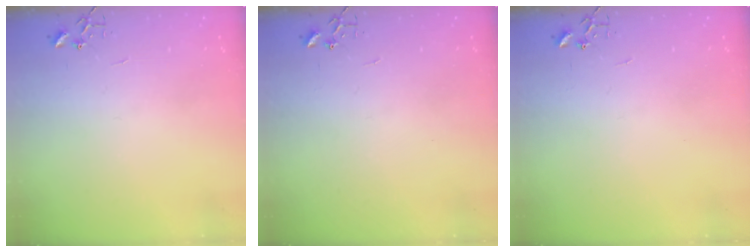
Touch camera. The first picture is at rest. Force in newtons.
{"total": 0.0}
{"total": 0.0}